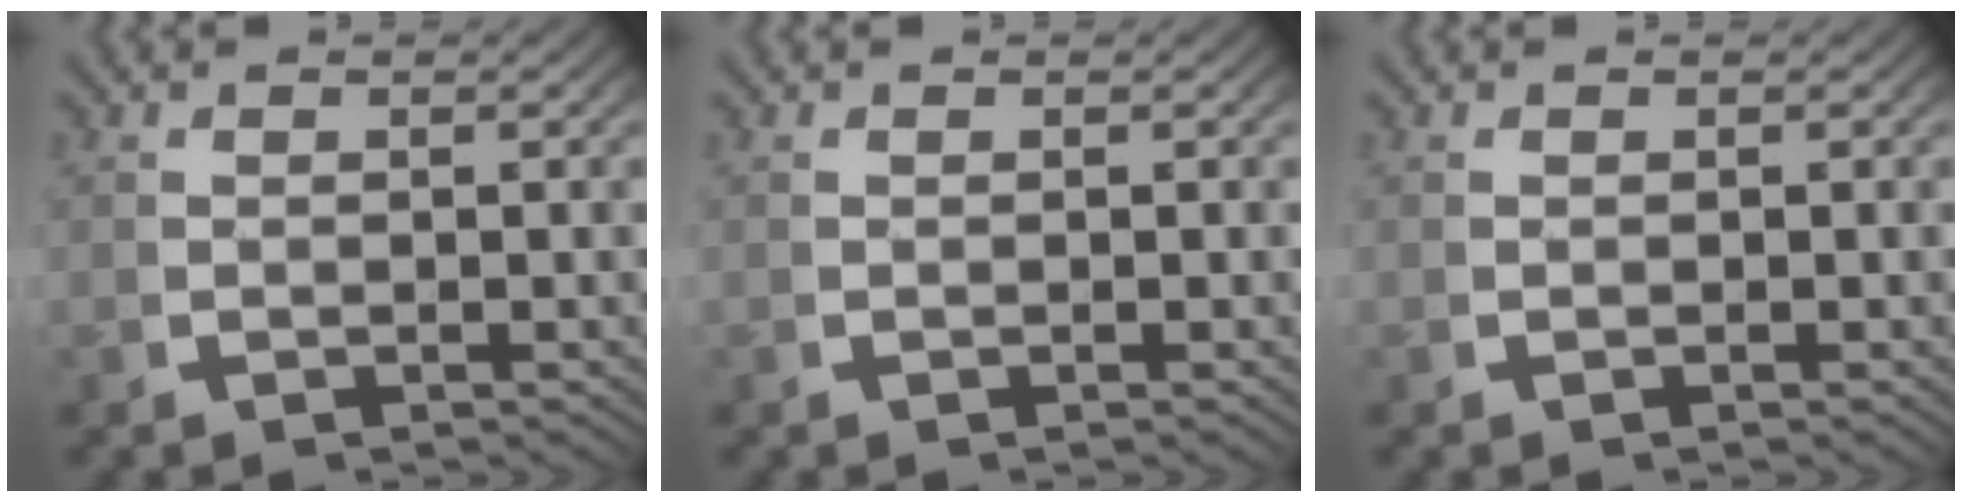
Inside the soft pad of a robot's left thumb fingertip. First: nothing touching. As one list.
[{"total": 0.0}, {"total": 0.0}]